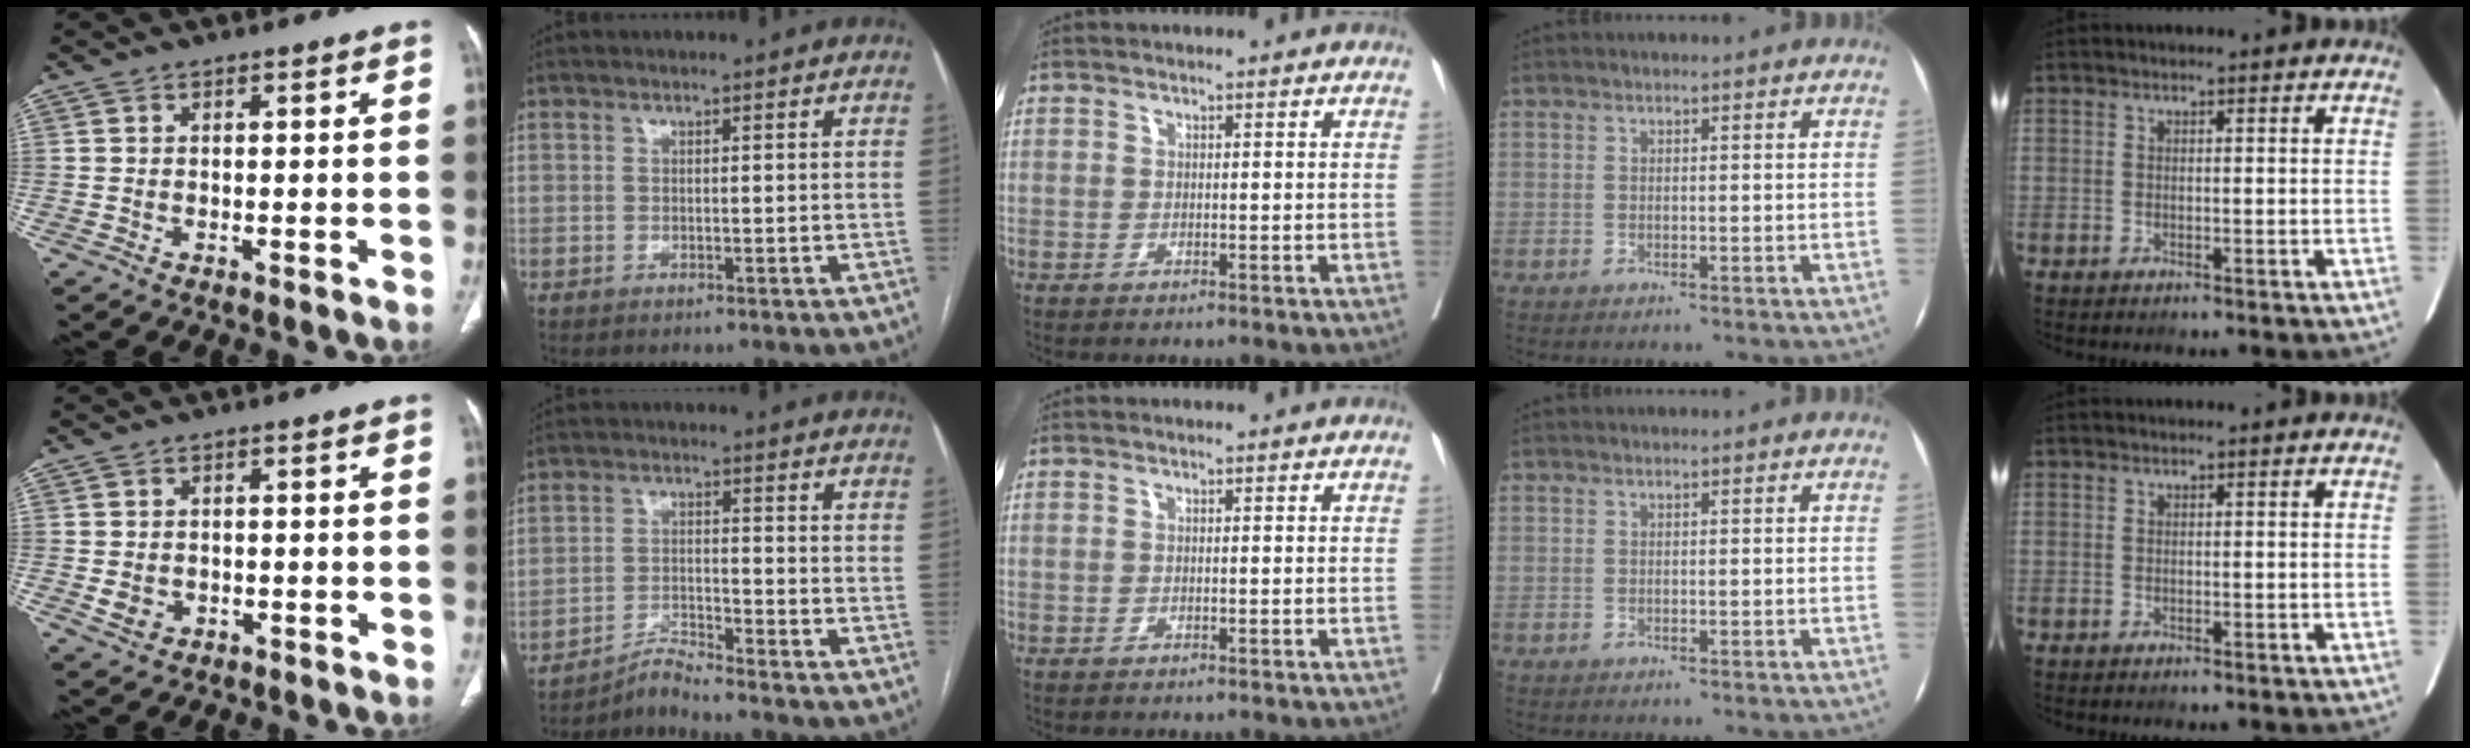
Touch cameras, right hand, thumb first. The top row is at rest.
{"thumb": {"total": 3.0, "force": [-0.8, 2.5, 1.5], "torque": [-0.021, 0.001, -0.006]}, "index": {"total": 4.2, "force": [-4.0, -1.4, 0.0], "torque": [-0.007, -0.018, -0.072]}}